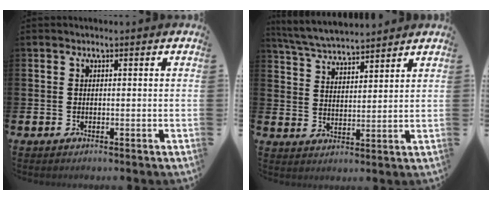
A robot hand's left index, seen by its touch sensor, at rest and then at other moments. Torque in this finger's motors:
{"motor_torque": [0.04, -0.46, 0.75, 0.11]}